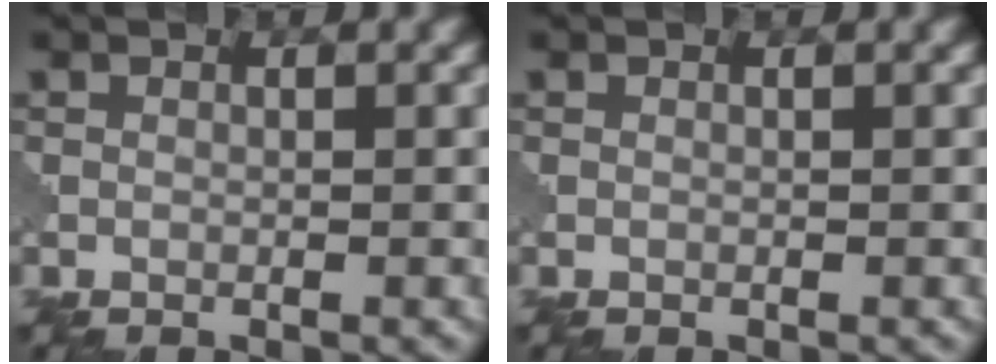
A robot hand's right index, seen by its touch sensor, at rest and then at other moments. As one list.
[{"total": 0.0}]